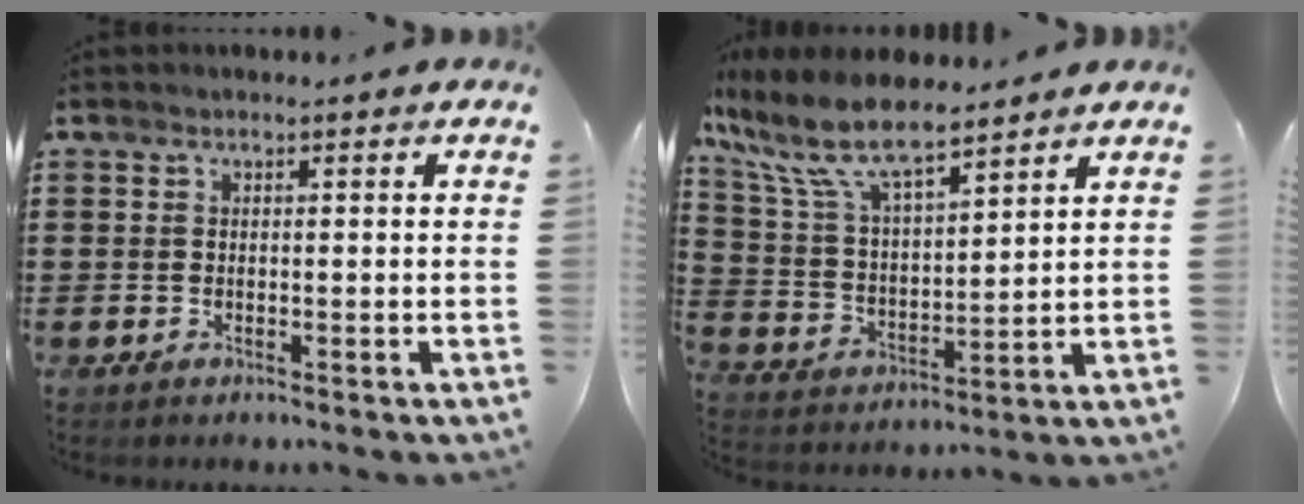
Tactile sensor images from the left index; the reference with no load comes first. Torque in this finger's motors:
{"motor_torque": [1.24, -0.90, 1.05, 0.21]}